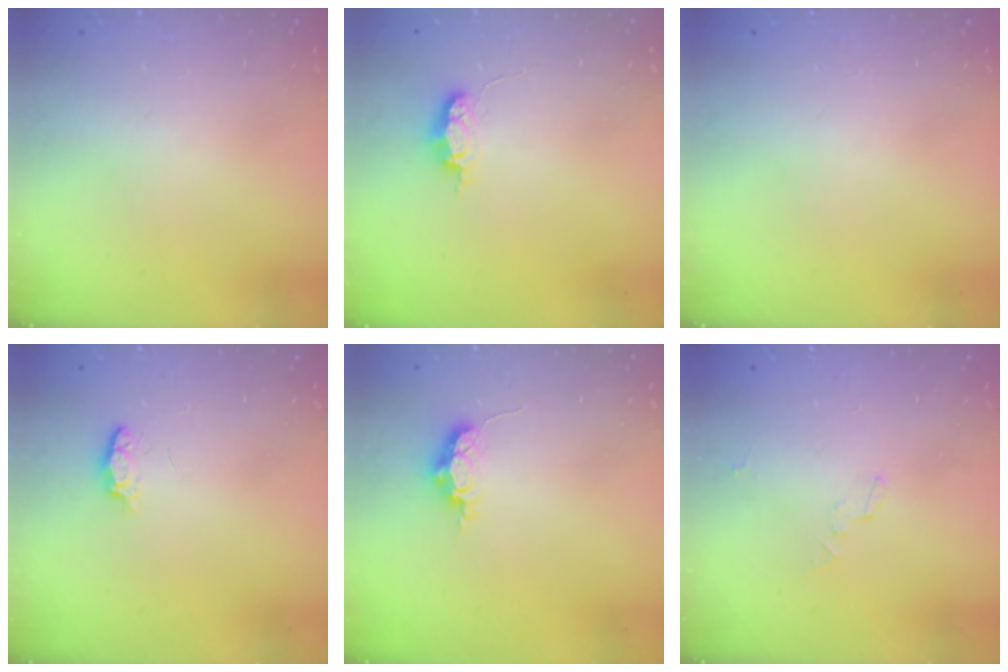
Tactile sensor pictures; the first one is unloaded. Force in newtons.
{"total": 4.5, "press": 4.5, "slide": 0.5}
{"total": 0.0}
{"total": 3.5, "press": 3.5, "slide": 0.6}
{"total": 5.8, "press": 5.7, "slide": 0.5}
{"total": 3.2, "press": 3.2, "slide": 0.2}